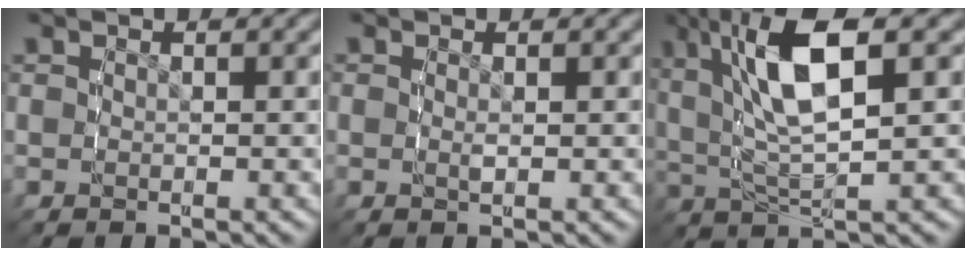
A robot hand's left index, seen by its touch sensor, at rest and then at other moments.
{"total": 0.6, "force": [0.2, 0.3, 0.5], "torque": [-0.014, -0.008, 0.006]}
{"total": 9.2, "force": [3.1, 3.6, 7.9], "torque": [-0.158, 0.009, 0.055]}